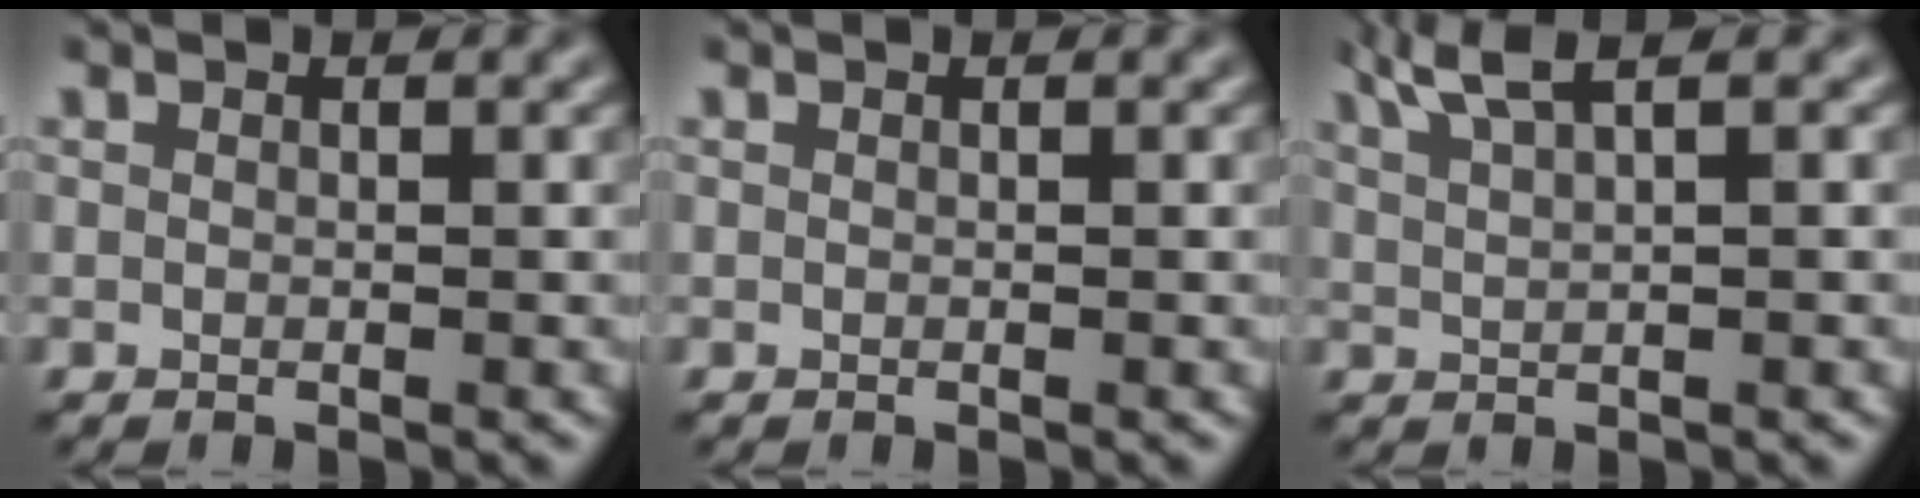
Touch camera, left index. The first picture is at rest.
{"total": 0.0}
{"total": 3.3, "force": [2.3, 0.6, 2.3], "torque": [-0.036, 0.011, 0.043]}